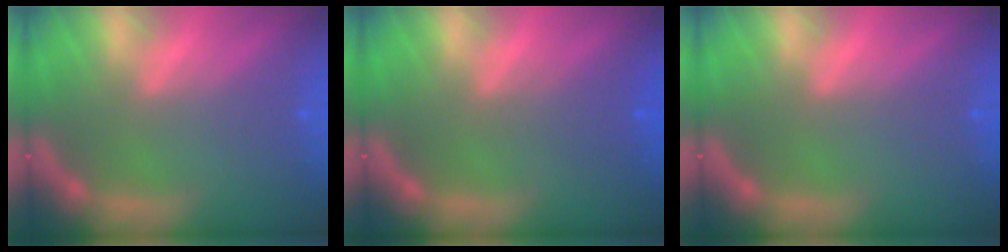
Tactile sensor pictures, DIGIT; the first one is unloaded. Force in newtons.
{"total": 2.0}
{"total": 0.0}